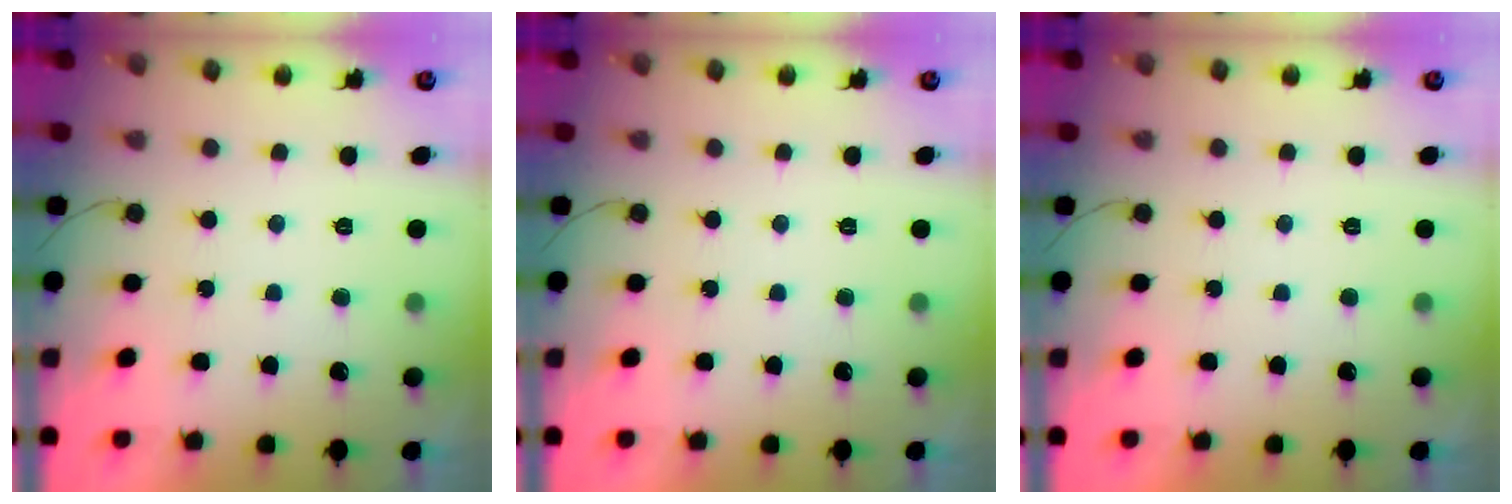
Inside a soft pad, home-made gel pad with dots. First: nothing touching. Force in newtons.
{"total": 0.0}
{"total": 0.0}